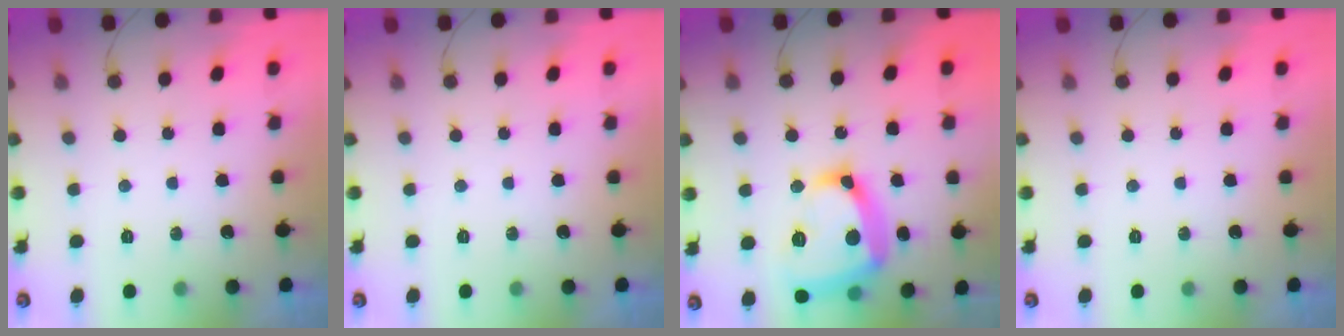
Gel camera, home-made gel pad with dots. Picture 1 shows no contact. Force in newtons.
{"total": 0.0}
{"total": 19.9, "press": 19.9, "slide": 1.7}
{"total": 0.0}